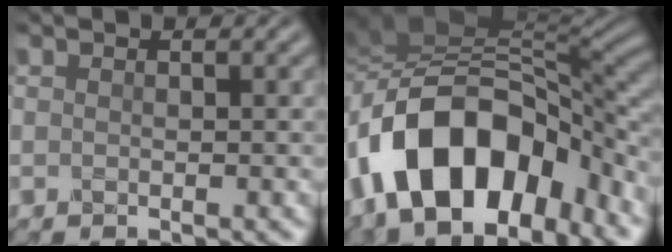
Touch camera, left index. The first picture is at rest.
{"total": 14.5, "force": [-6.4, 7.9, 10.4], "torque": [-0.170, 0.007, -0.122]}